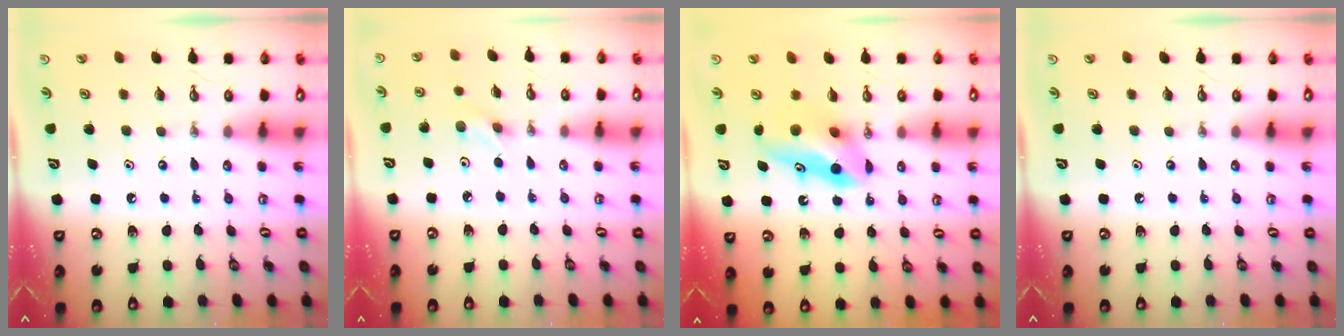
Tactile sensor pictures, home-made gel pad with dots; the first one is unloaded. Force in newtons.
{"total": 3.9, "press": 3.6, "slide": 1.4}
{"total": 8.8, "press": 8.6, "slide": 1.4}
{"total": 0.0}